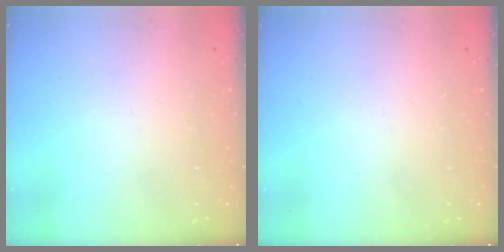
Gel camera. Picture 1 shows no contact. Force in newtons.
{"total": 0.0}